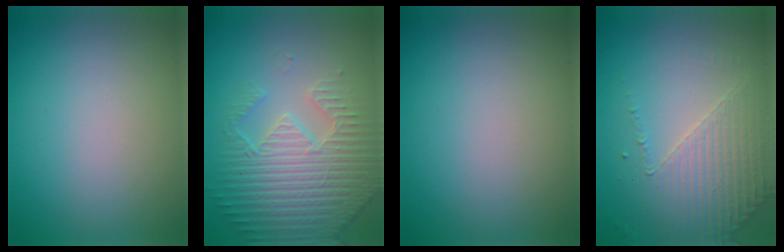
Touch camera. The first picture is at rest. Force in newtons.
{"total": 4.7, "press": 4.6, "slide": 1.0}
{"total": 0.0}
{"total": 4.3, "press": 3.3, "slide": 2.7}